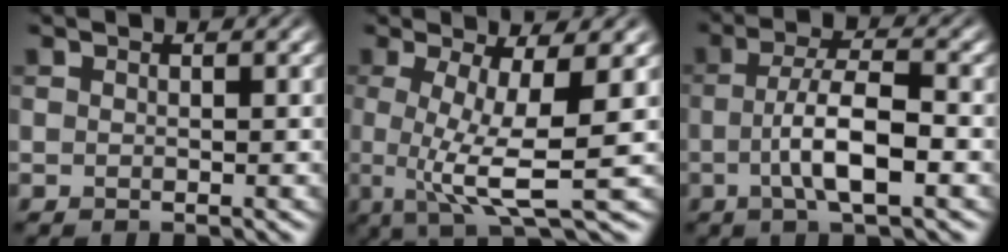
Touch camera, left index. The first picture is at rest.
{"total": 7.4, "force": [-0.4, 1.4, 7.3], "torque": [-0.119, -0.006, -0.005]}
{"total": 5.5, "force": [-1.2, 1.4, 5.2], "torque": [-0.093, 0.005, -0.025]}